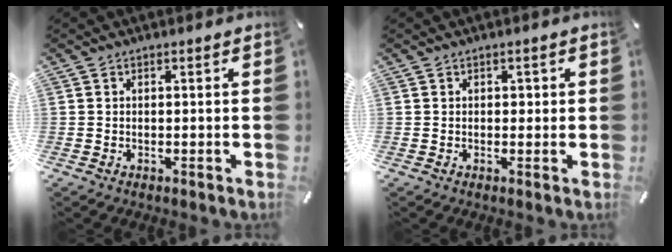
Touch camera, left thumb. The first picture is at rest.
{"total": 0.9, "force": [0.1, 0.9, 0.3], "torque": [0.002, 0.001, -0.001]}